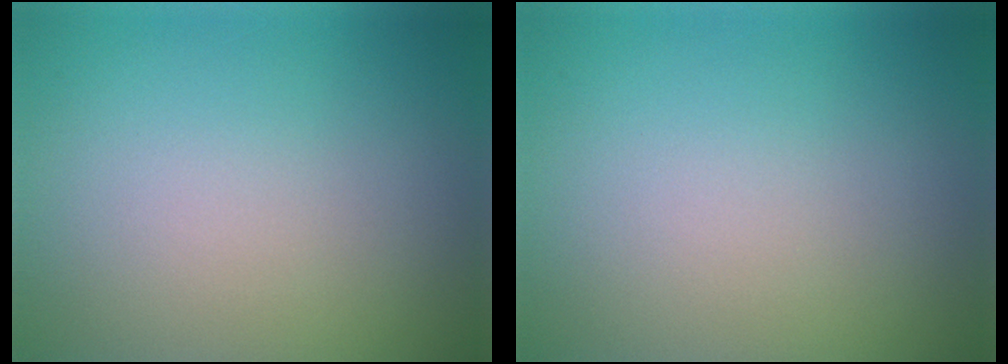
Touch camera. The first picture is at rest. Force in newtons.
{"total": 0.0}